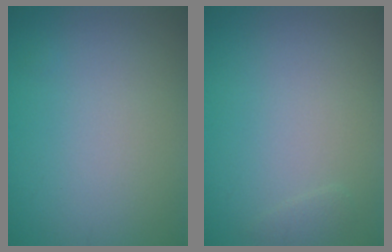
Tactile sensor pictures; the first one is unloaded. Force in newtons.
{"total": 0.6, "press": 0.6, "slide": 0.1}